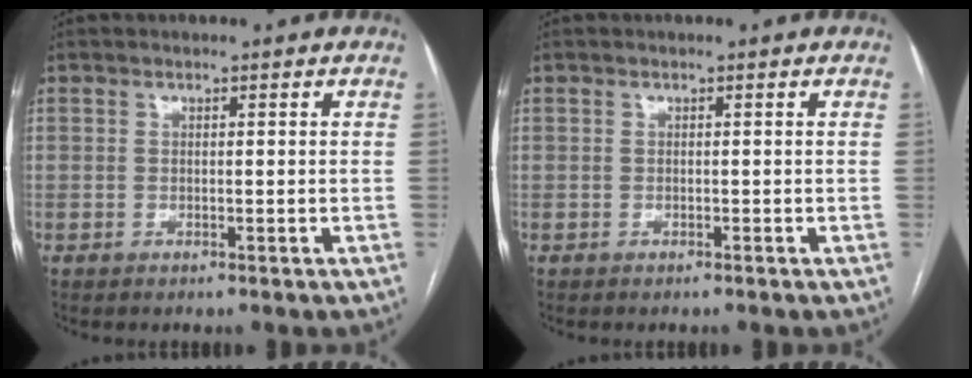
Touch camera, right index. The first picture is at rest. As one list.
[{"total": 0.0}]